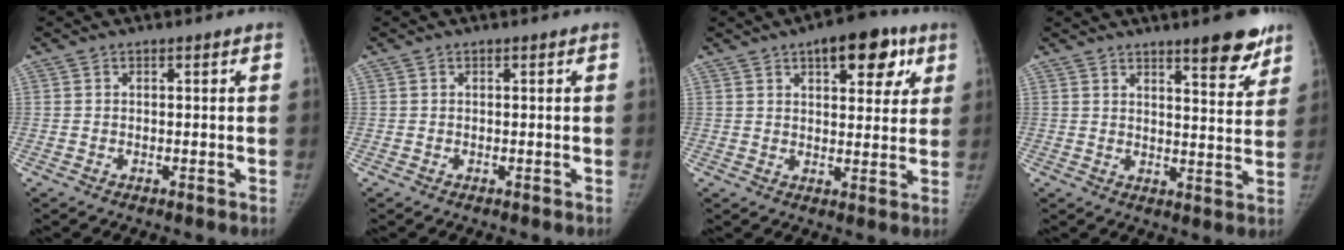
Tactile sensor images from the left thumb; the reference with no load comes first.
{"total": 0.0}
{"total": 11.9, "force": [6.1, 5.8, 8.5], "torque": [-0.070, -0.011, 0.077]}
{"total": 9.4, "force": [6.6, 2.2, 6.3], "torque": [-0.057, -0.042, 0.090]}